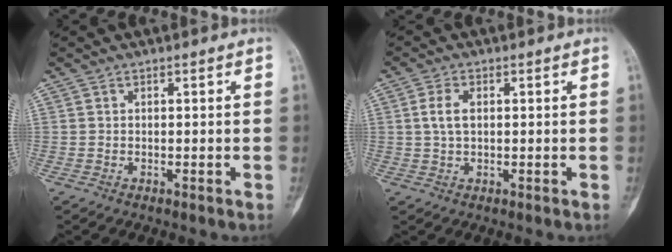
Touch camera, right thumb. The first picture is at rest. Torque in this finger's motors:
{"motor_torque": [0.11, 0.08, 0.40, 0.10, 0.11]}